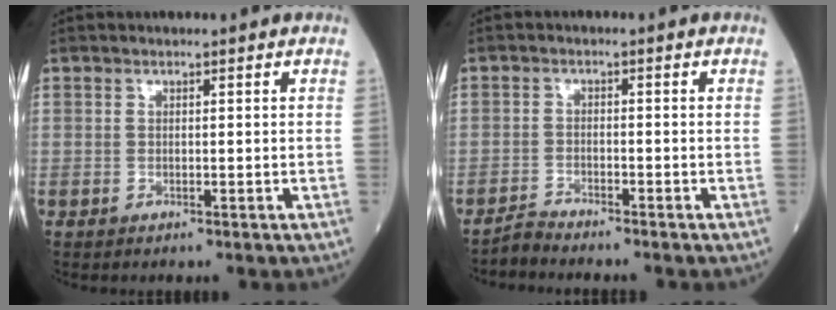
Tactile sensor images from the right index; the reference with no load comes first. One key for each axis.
{"total": 2.3, "fx": -2.3, "fy": -0.5, "fz": -0.1, "tx": 0.000, "ty": -0.012, "tz": -0.046}